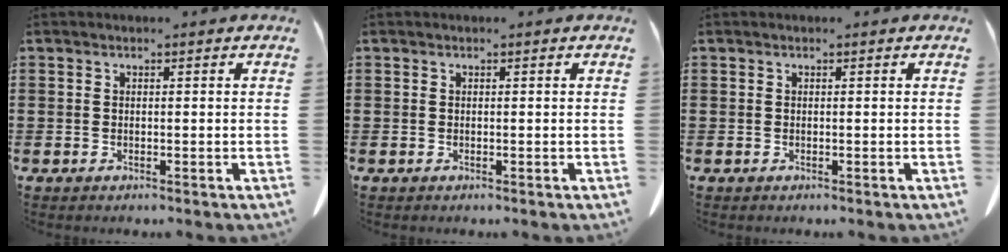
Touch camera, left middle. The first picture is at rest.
{"total": 0.0}
{"total": 0.0}